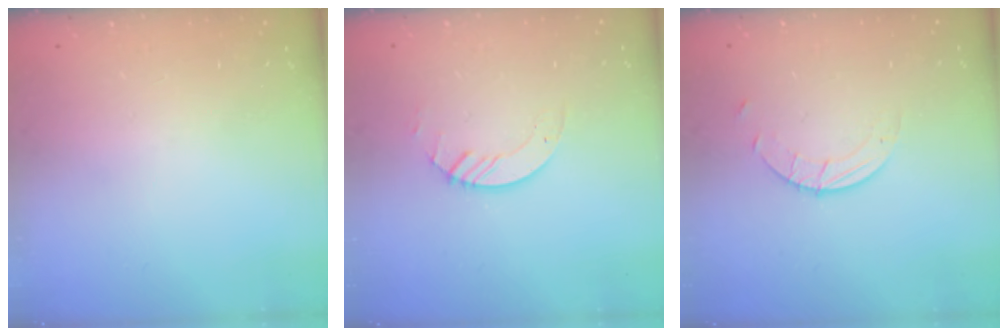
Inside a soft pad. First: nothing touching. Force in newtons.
{"total": 2.8, "press": 2.8, "slide": 0.3}
{"total": 2.6, "press": 2.6, "slide": 0.2}